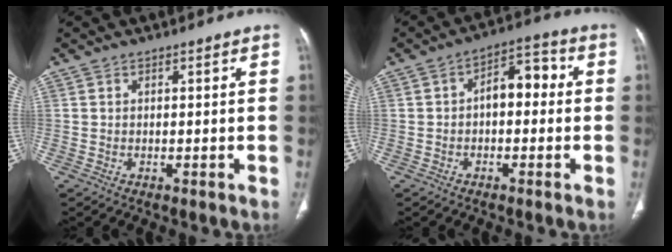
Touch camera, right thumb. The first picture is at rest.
{"total": 7.3, "force": [0.0, 4.4, 5.9], "torque": [-0.065, 0.031, -0.011]}